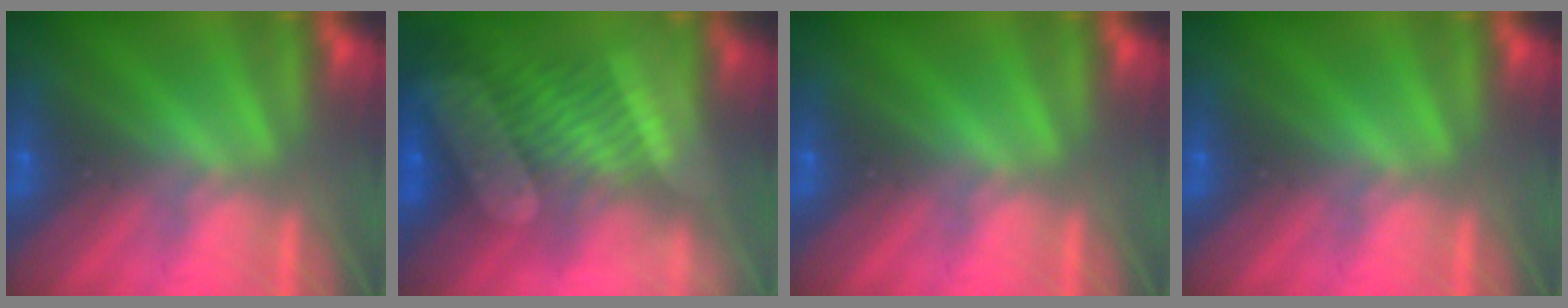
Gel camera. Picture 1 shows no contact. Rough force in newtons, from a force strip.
{"total": 9.2}
{"total": 0.0}
{"total": 0.0}